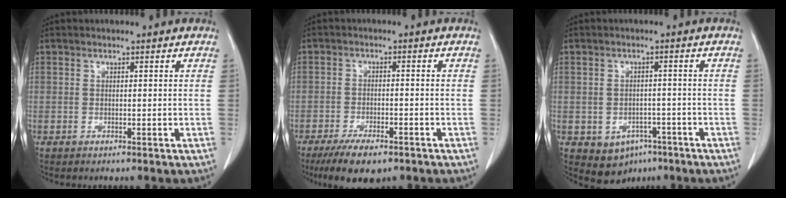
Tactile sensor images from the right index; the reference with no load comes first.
{"total": 7.7, "force": [-5.5, 2.4, 4.8], "torque": [-0.079, -0.012, -0.089]}
{"total": 5.8, "force": [-3.0, 4.4, 2.2], "torque": [-0.033, 0.003, -0.030]}